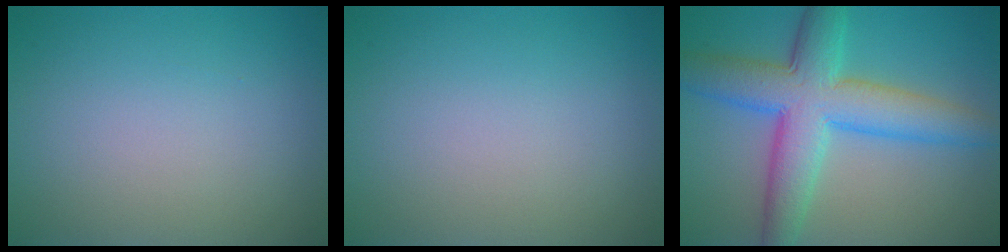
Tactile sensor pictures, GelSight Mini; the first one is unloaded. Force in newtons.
{"total": 0.0}
{"total": 8.6, "press": 8.6, "slide": 0.2}